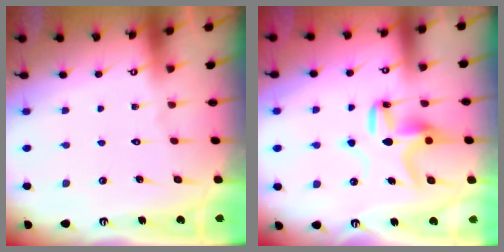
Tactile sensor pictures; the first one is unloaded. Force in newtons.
{"total": 10.0, "press": 10.0, "slide": 0.4}